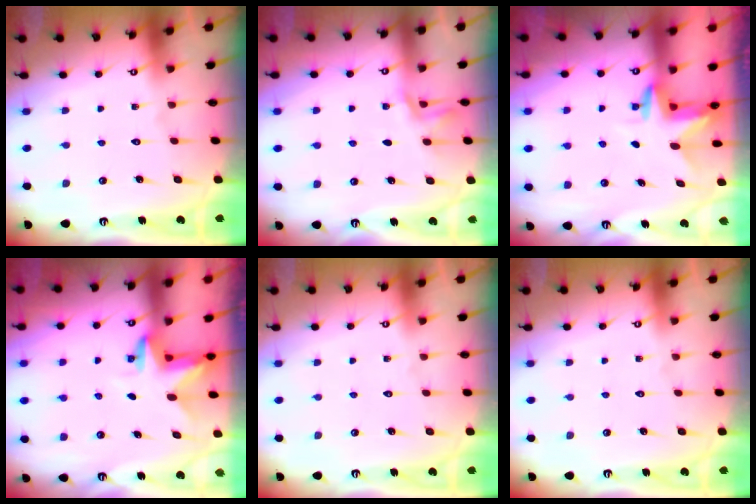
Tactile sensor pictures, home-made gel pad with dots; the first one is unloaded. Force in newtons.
{"total": 1.6, "press": 1.5, "slide": 0.6}
{"total": 3.1, "press": 3.1, "slide": 0.3}
{"total": 3.3, "press": 3.3, "slide": 0.1}
{"total": 0.0}
{"total": 0.0}